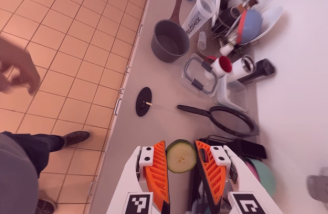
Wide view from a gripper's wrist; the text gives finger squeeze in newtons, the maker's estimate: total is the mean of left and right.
{"total": 7.2, "left": 7.5, "right": 6.9}